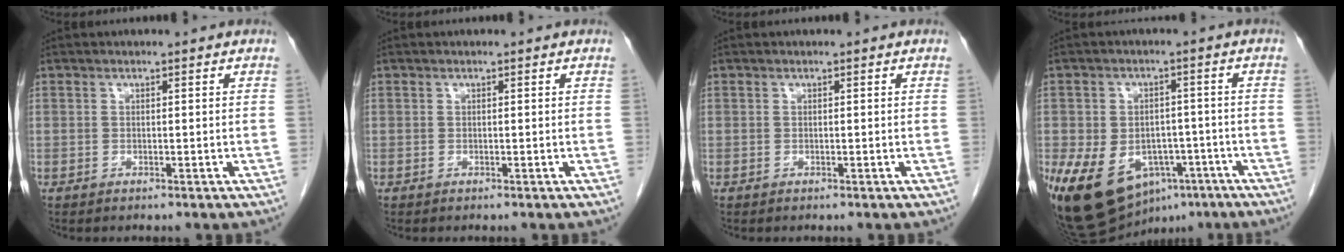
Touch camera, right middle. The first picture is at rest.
{"total": 0.0}
{"total": 0.0}
{"total": 17.4, "force": [-8.2, 11.5, 10.1], "torque": [-0.211, 0.004, -0.110]}